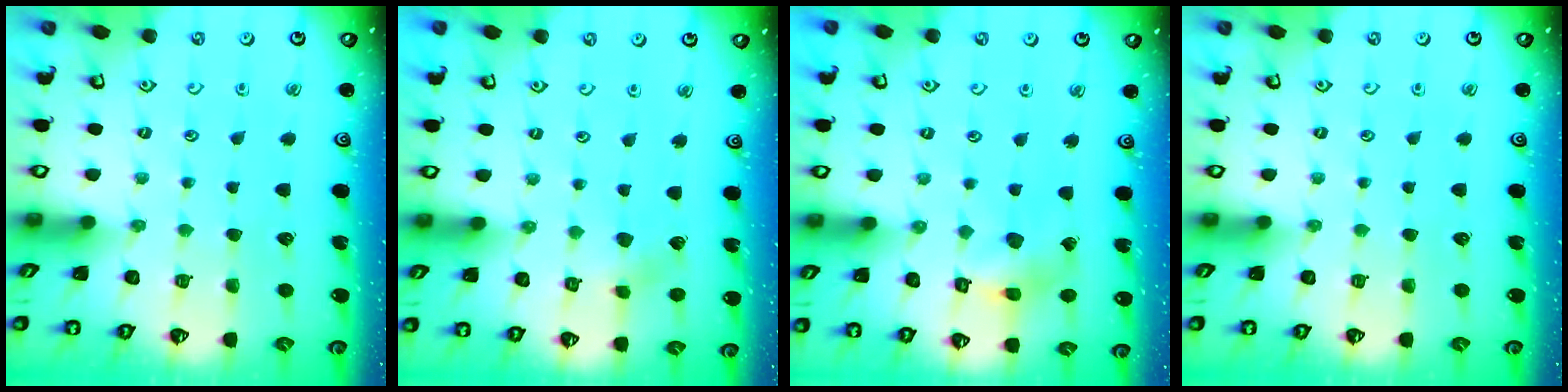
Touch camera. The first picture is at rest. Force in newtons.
{"total": 2.9, "press": 2.8, "slide": 0.8}
{"total": 8.0, "press": 8.0, "slide": 0.8}
{"total": 0.0}